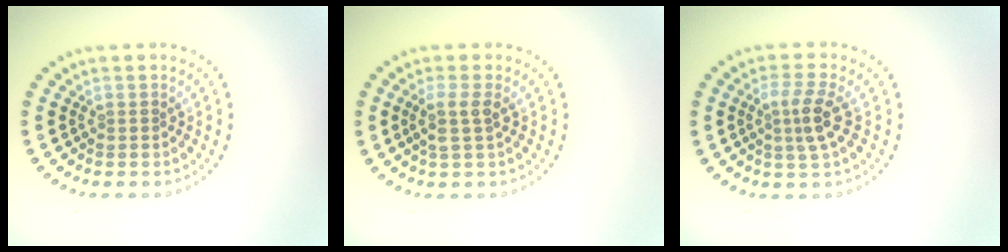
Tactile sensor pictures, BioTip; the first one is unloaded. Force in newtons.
{"total": 2.0, "press": 1.7, "slide": 1.1}
{"total": 2.9, "press": 2.5, "slide": 1.4}